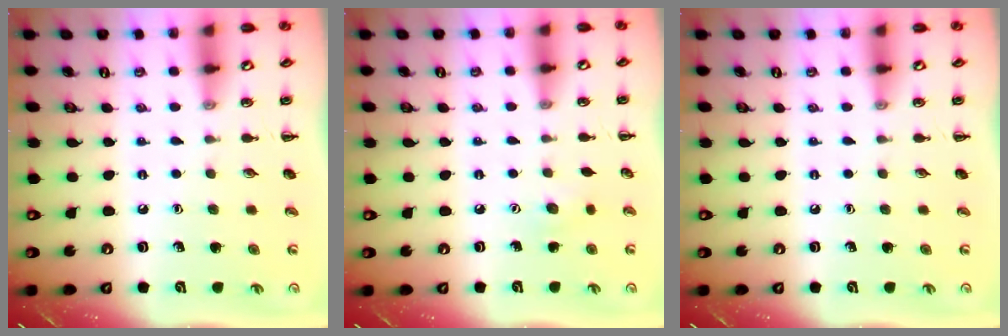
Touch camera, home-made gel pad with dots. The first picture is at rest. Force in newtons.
{"total": 4.1, "press": 4.0, "slide": 1.0}
{"total": 0.0}